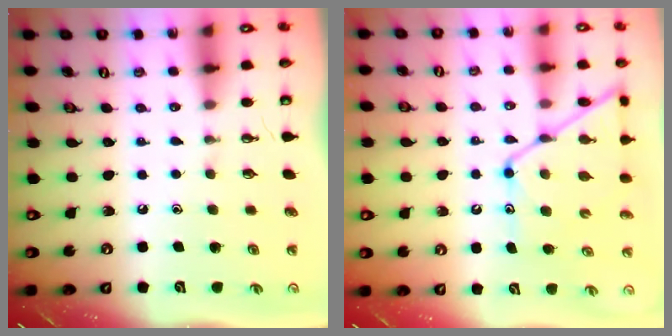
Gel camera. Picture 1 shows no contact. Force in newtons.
{"total": 13.4, "press": 13.4, "slide": 0.9}